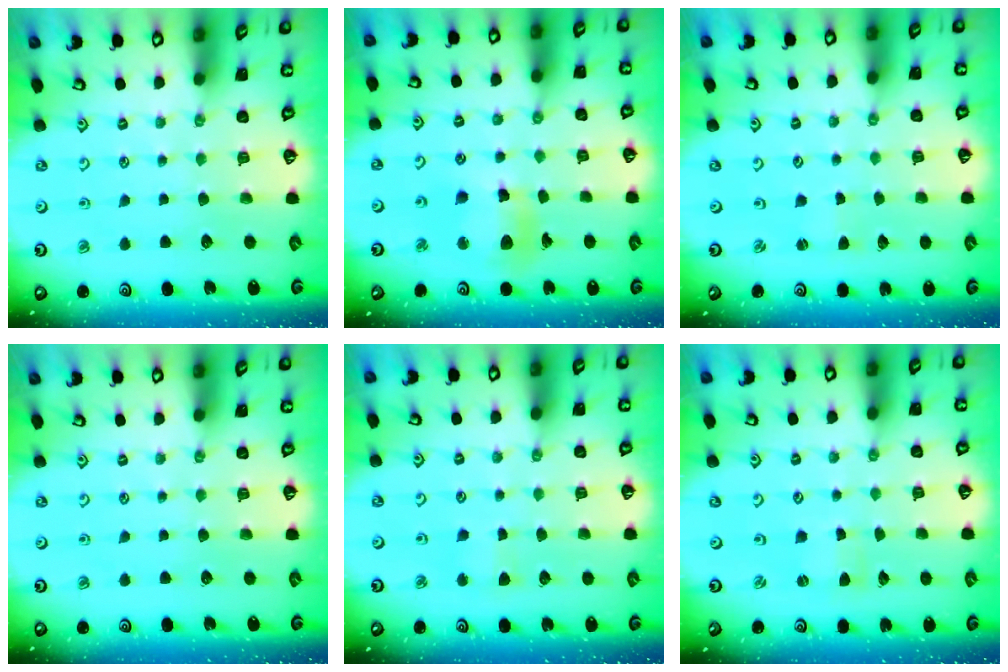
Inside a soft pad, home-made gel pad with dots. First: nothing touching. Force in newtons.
{"total": 10.4, "press": 10.3, "slide": 1.2}
{"total": 0.7, "press": 0.7, "slide": 0.1}
{"total": 0.0}
{"total": 2.8, "press": 2.8, "slide": 0.4}
{"total": 0.9, "press": 0.9, "slide": 0.0}